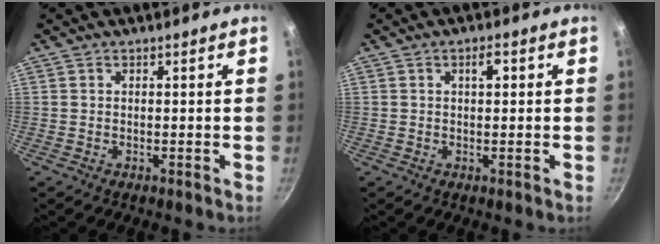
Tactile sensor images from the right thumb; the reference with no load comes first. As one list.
[{"total": 2.4, "force": [0.5, 0.8, 2.1], "torque": [-0.031, 0.002, 0.006]}]